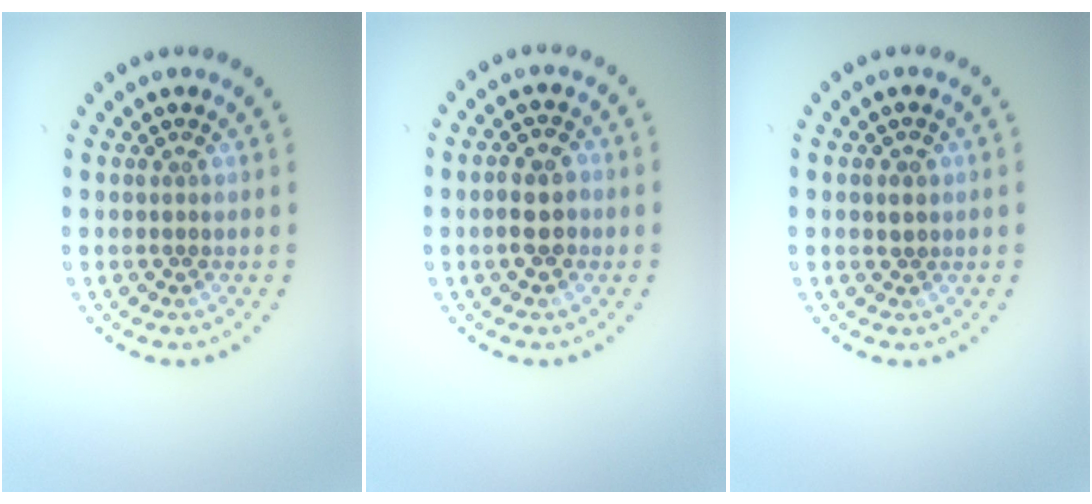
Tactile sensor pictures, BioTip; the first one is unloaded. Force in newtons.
{"total": 2.7, "press": 2.7, "slide": 0.6}
{"total": 0.7, "press": 0.6, "slide": 0.3}